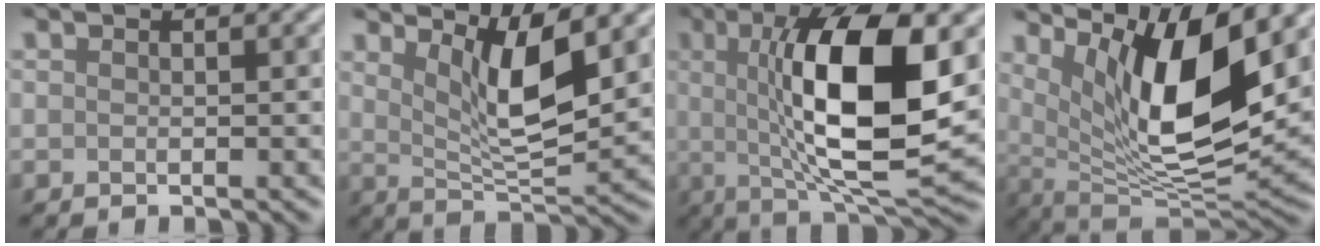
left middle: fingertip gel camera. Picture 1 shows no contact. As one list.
[{"total": 5.9, "force": [2.8, 1.5, 5.0], "torque": [-0.086, -0.014, 0.053]}, {"total": 11.9, "force": [1.3, 3.3, 11.4], "torque": [-0.174, -0.001, 0.026]}, {"total": 10.6, "force": [4.5, 2.8, 9.1], "torque": [-0.154, -0.018, 0.089]}]